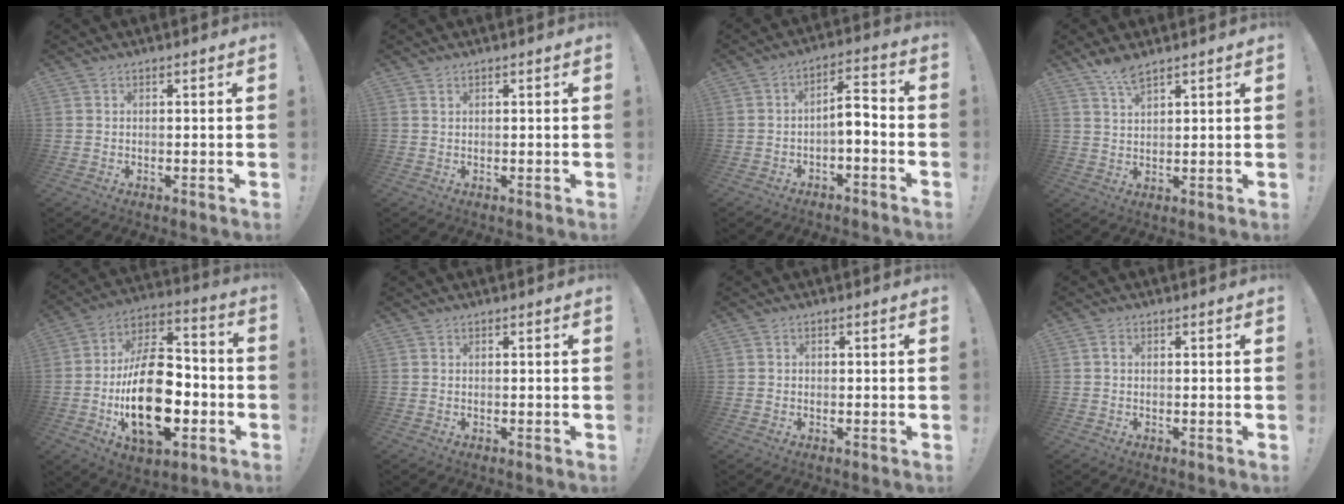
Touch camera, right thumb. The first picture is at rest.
{"total": 0.8, "force": [0.4, -0.3, 0.7], "torque": [-0.010, -0.002, 0.006]}
{"total": 6.5, "force": [-2.3, 2.5, 5.6], "torque": [-0.083, 0.006, -0.043]}
{"total": 4.8, "force": [3.8, 1.2, 2.6], "torque": [-0.049, -0.022, 0.068]}
{"total": 26.0, "force": [-5.6, 14.6, 20.8], "torque": [-0.378, 0.035, -0.086]}
{"total": 0.0}
{"total": 0.8, "force": [-0.2, 0.7, 0.1], "torque": [-0.002, 0.003, -0.004]}
{"total": 1.2, "force": [0.0, 0.9, 0.8], "torque": [-0.024, 0.007, 0.002]}